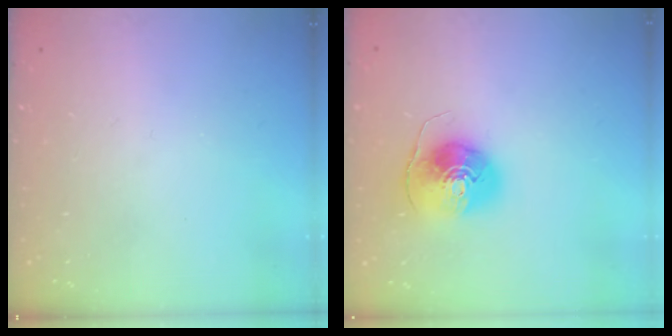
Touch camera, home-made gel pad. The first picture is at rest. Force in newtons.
{"total": 8.8, "press": 8.7, "slide": 1.0}